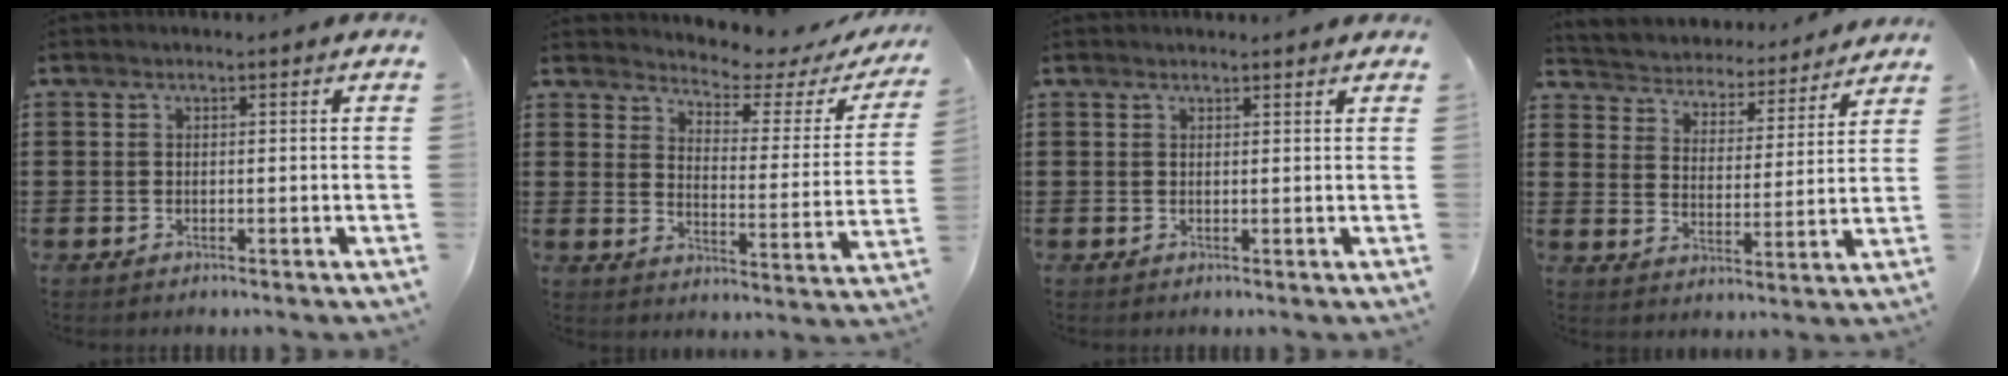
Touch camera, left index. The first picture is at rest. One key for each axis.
{"total": 3.4, "fx": 3.2, "fy": 0.6, "fz": 1.0, "tx": -0.036, "ty": -0.030, "tz": 0.045}
{"total": 1.1, "fx": 1.0, "fy": 0.0, "fz": 0.2, "tx": -0.006, "ty": -0.001, "tz": 0.020}
{"total": 3.7, "fx": 3.7, "fy": 0.3, "fz": -0.6, "tx": -0.015, "ty": -0.036, "tz": 0.054}